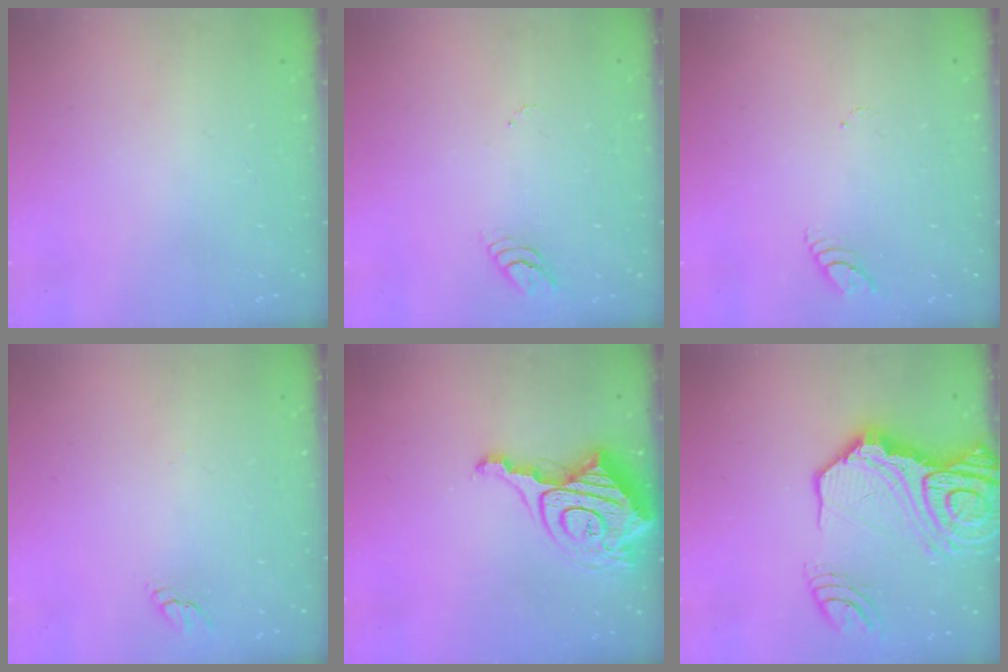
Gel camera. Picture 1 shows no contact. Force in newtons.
{"total": 3.4, "press": 3.4, "slide": 0.4}
{"total": 3.8, "press": 3.8, "slide": 0.3}
{"total": 1.9, "press": 1.9, "slide": 0.2}
{"total": 16.6, "press": 16.5, "slide": 1.9}
{"total": 25.6, "press": 25.4, "slide": 3.6}